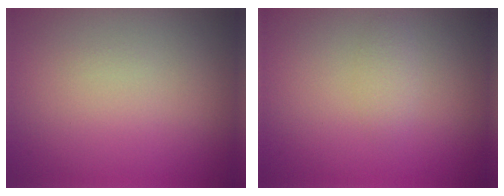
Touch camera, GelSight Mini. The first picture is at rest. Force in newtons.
{"total": 1.1, "press": 1.1, "slide": 0.0}